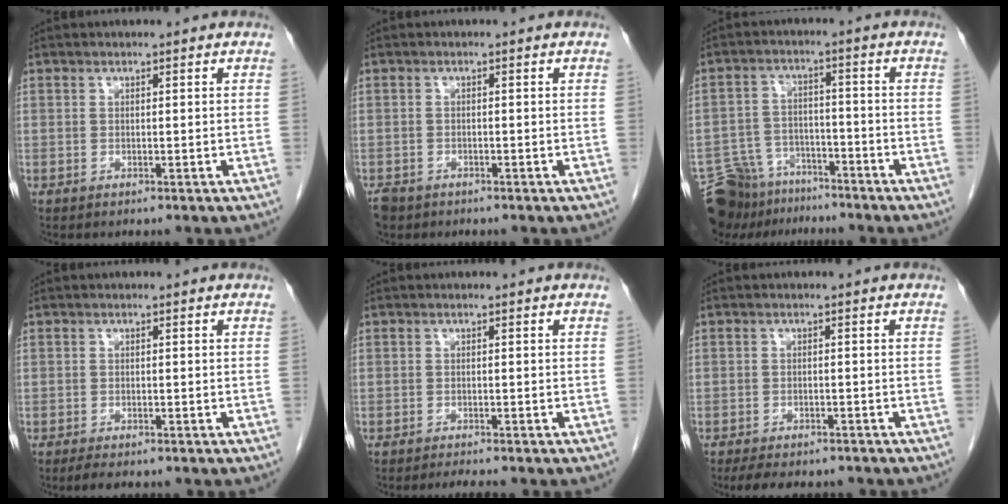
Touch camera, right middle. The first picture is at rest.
{"total": 2.6, "force": [-2.1, 1.4, 0.6], "torque": [-0.018, -0.002, -0.035]}
{"total": 11.6, "force": [-9.6, 5.8, 3.0], "torque": [-0.061, 0.017, -0.156]}
{"total": 2.1, "force": [-1.6, 0.6, 1.2], "torque": [-0.030, -0.008, -0.023]}
{"total": 1.8, "force": [-1.6, -0.2, 0.7], "torque": [-0.017, -0.008, -0.024]}
{"total": 8.1, "force": [-6.9, 2.8, 3.3], "torque": [-0.050, -0.004, -0.093]}